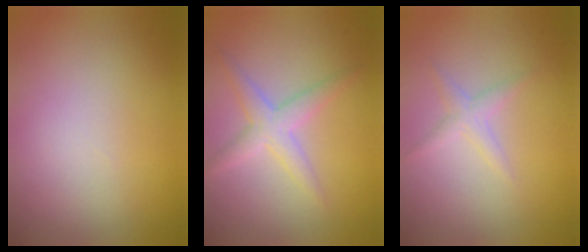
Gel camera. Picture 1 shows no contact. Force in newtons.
{"total": 2.6, "press": 2.6, "slide": 0.2}
{"total": 1.3, "press": 1.3, "slide": 0.1}